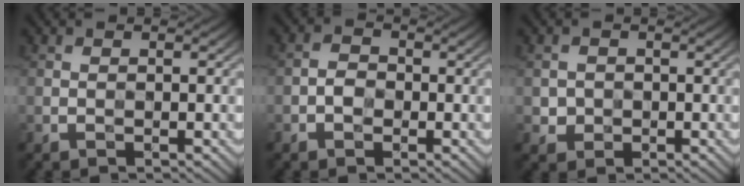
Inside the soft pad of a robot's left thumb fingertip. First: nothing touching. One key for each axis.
{"total": 1.8, "fx": -0.6, "fy": 1.4, "fz": 0.9, "tx": -0.019, "ty": 0.002, "tz": -0.020}
{"total": 1.8, "fx": -0.1, "fy": 1.7, "fz": 0.3, "tx": -0.004, "ty": -0.007, "tz": -0.006}